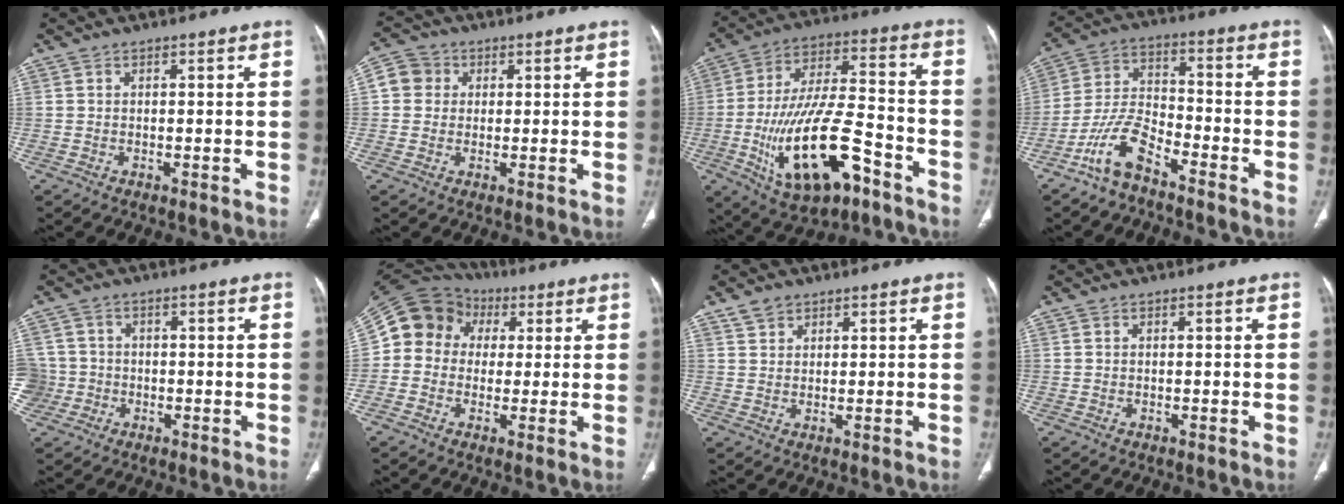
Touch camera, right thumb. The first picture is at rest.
{"total": 6.3, "force": [1.2, 6.0, 1.8], "torque": [-0.022, 0.011, 0.018]}
{"total": 21.2, "force": [-9.0, 8.8, 17.1], "torque": [-0.310, 0.046, -0.141]}
{"total": 9.2, "force": [-6.6, 3.3, 5.6], "torque": [-0.121, 0.052, -0.136]}
{"total": 6.3, "force": [-1.7, 6.0, 0.7], "torque": [-0.011, 0.025, -0.030]}
{"total": 12.8, "force": [2.0, 11.3, 5.8], "torque": [-0.093, 0.035, 0.022]}
{"total": 2.7, "force": [1.9, 1.7, 0.8], "torque": [-0.008, -0.004, 0.037]}
{"total": 0.0}